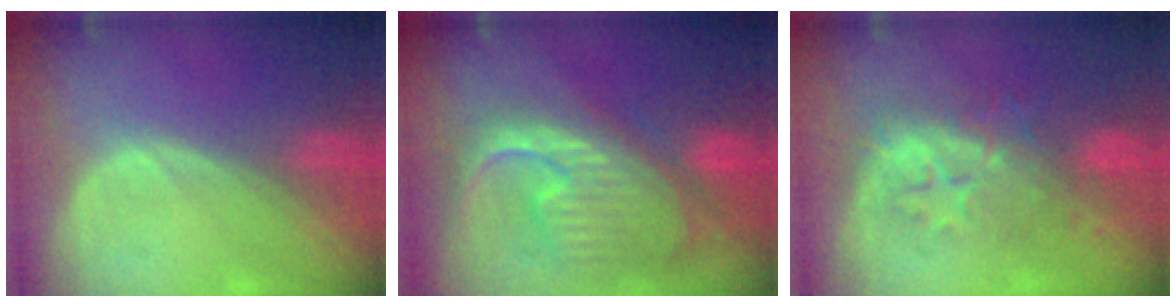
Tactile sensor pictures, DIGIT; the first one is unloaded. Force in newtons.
{"total": 12.5, "press": 10.7, "slide": 6.5}
{"total": 8.1, "press": 8.1, "slide": 0.9}